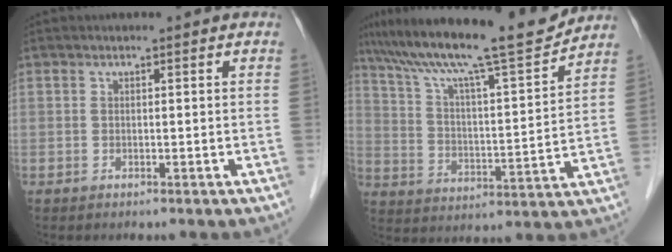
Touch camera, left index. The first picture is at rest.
{"total": 18.1, "force": [15.8, -0.1, 8.9], "torque": [-0.158, 0.000, 0.252]}